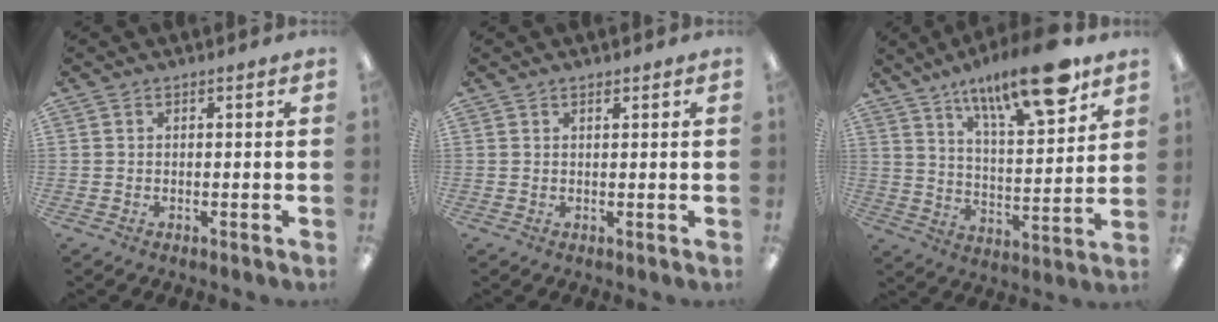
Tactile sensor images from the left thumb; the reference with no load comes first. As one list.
[{"total": 0.8, "force": [0.8, 0.2, 0.3], "torque": [-0.007, 0.000, 0.014]}, {"total": 18.7, "force": [13.3, 5.2, 12.0], "torque": [-0.181, -0.079, 0.213]}]